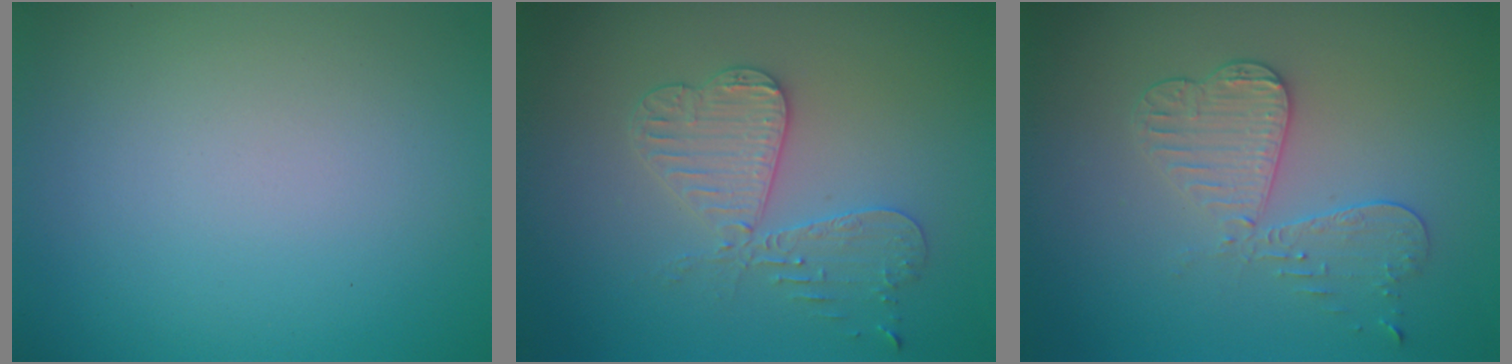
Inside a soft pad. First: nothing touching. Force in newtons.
{"total": 3.5, "press": 3.4, "slide": 0.5}
{"total": 3.3, "press": 3.2, "slide": 0.9}